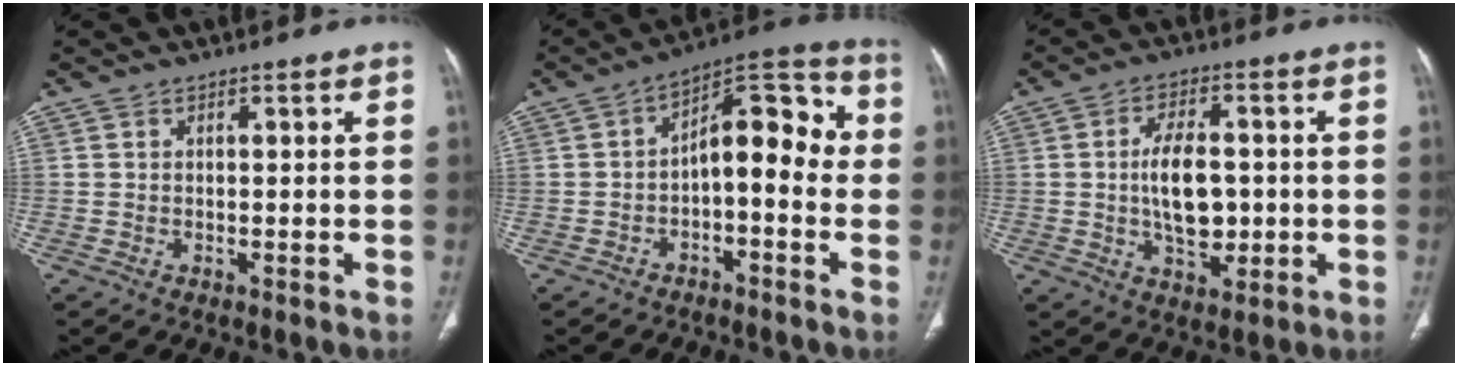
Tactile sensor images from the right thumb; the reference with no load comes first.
{"total": 12.1, "force": [-1.2, 6.1, 10.4], "torque": [-0.118, 0.051, -0.029]}
{"total": 10.1, "force": [-0.2, 5.6, 8.4], "torque": [-0.129, 0.001, 0.000]}